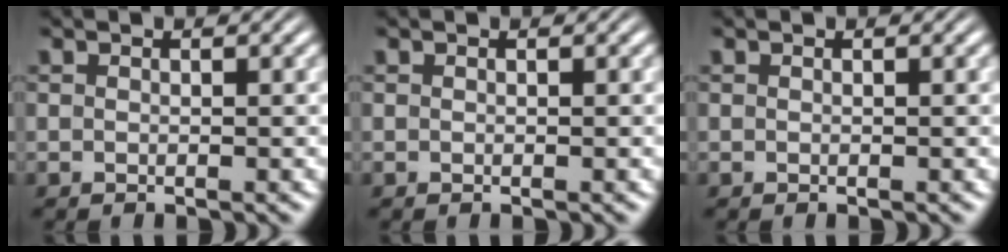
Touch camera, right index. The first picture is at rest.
{"total": 0.0}
{"total": 0.0}